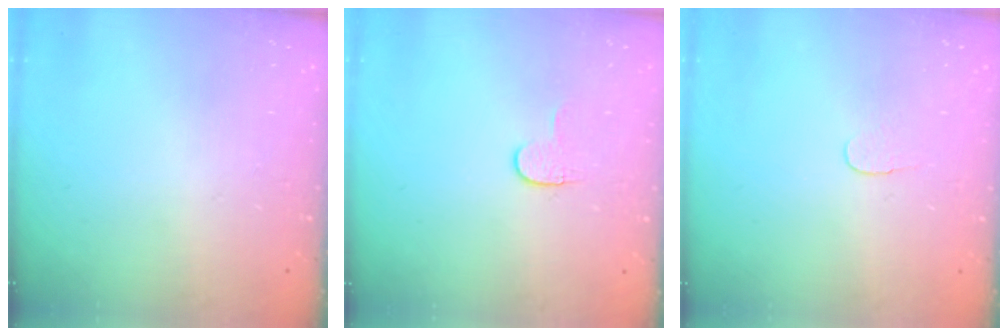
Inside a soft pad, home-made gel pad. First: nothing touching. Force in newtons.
{"total": 3.8, "press": 3.8, "slide": 0.4}
{"total": 3.8, "press": 3.8, "slide": 0.3}